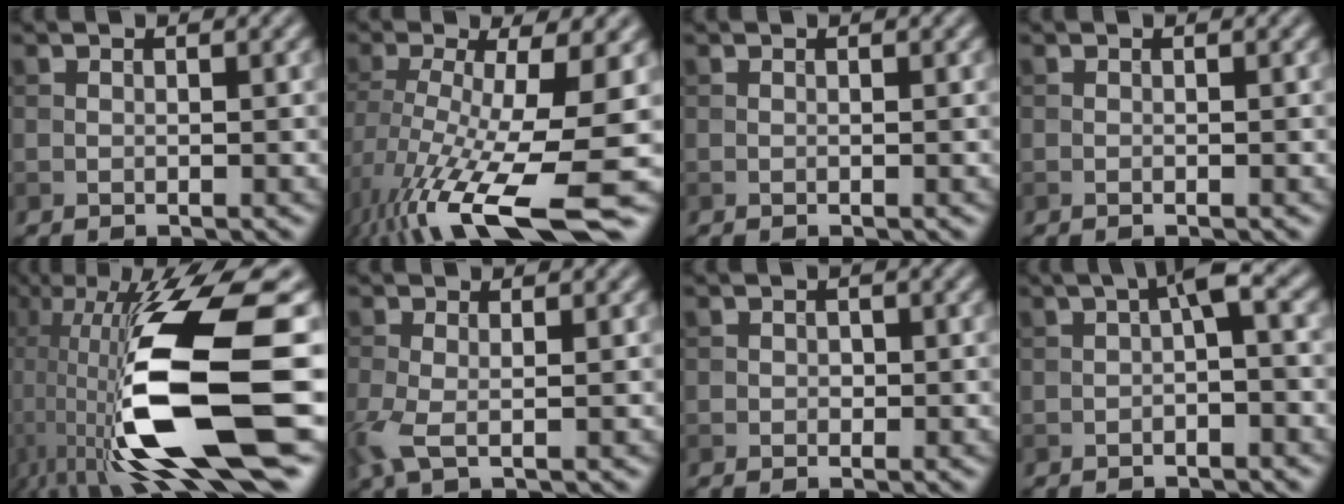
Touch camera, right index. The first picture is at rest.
{"total": 14.6, "force": [-6.5, 3.5, 12.6], "torque": [-0.247, -0.017, -0.103]}
{"total": 0.0}
{"total": 0.0}
{"total": 16.1, "force": [-1.6, 4.7, 15.4], "torque": [-0.290, 0.001, -0.026]}
{"total": 3.1, "force": [-0.7, 1.1, 2.8], "torque": [-0.077, -0.008, -0.019]}
{"total": 0.7, "force": [0.0, 0.7, 0.2], "torque": [0.001, -0.004, -0.003]}
{"total": 2.6, "force": [-0.2, 0.5, 2.5], "torque": [-0.040, 0.011, -0.006]}